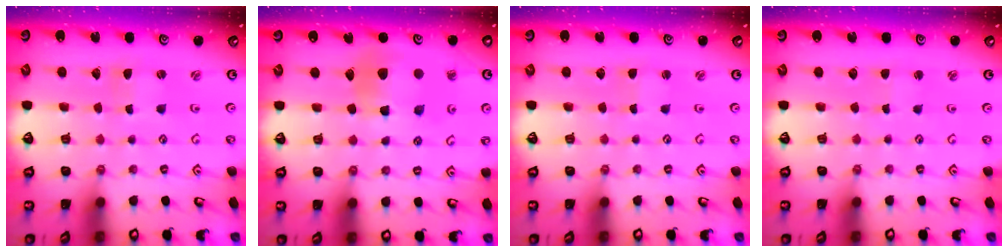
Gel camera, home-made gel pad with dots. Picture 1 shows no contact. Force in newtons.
{"total": 11.4, "press": 11.3, "slide": 1.6}
{"total": 1.5, "press": 1.4, "slide": 0.3}
{"total": 1.5, "press": 1.5, "slide": 0.3}